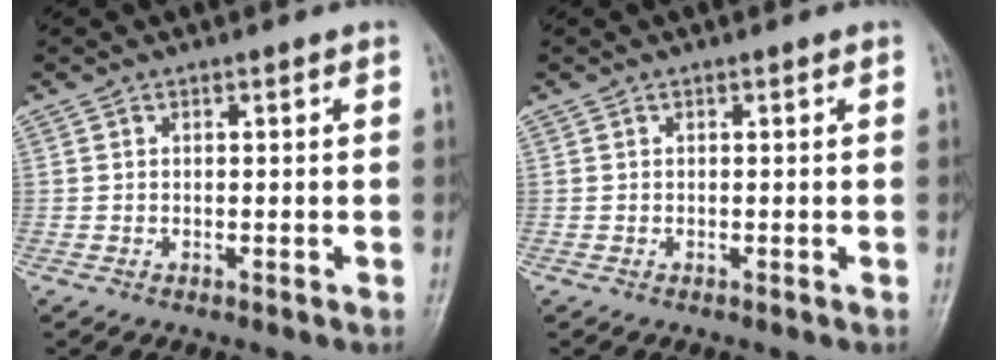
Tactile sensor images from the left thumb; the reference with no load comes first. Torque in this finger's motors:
{"motor_torque": [-0.11, 0.11, -0.05, 0.05, 0.00]}